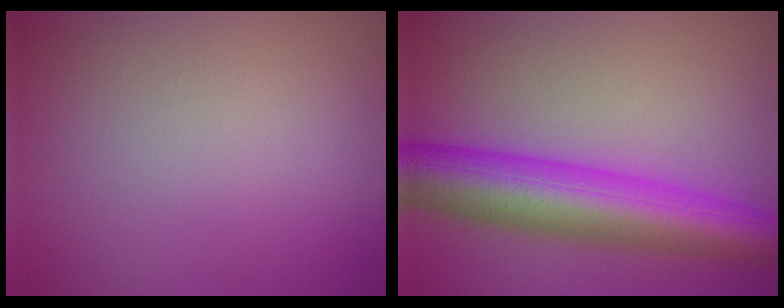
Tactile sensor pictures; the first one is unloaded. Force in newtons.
{"total": 9.6, "press": 9.6, "slide": 0.2}